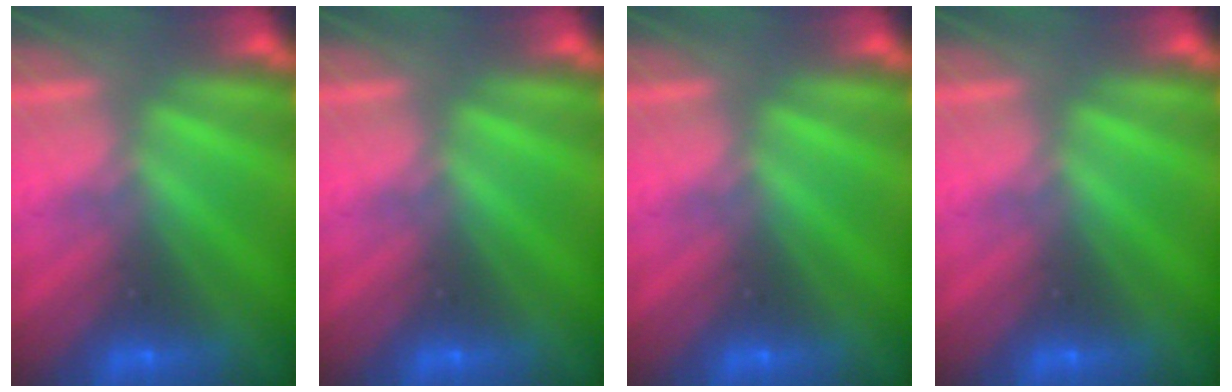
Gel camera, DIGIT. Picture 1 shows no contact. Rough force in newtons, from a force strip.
{"total": 0.0}
{"total": 0.0}
{"total": 0.0}